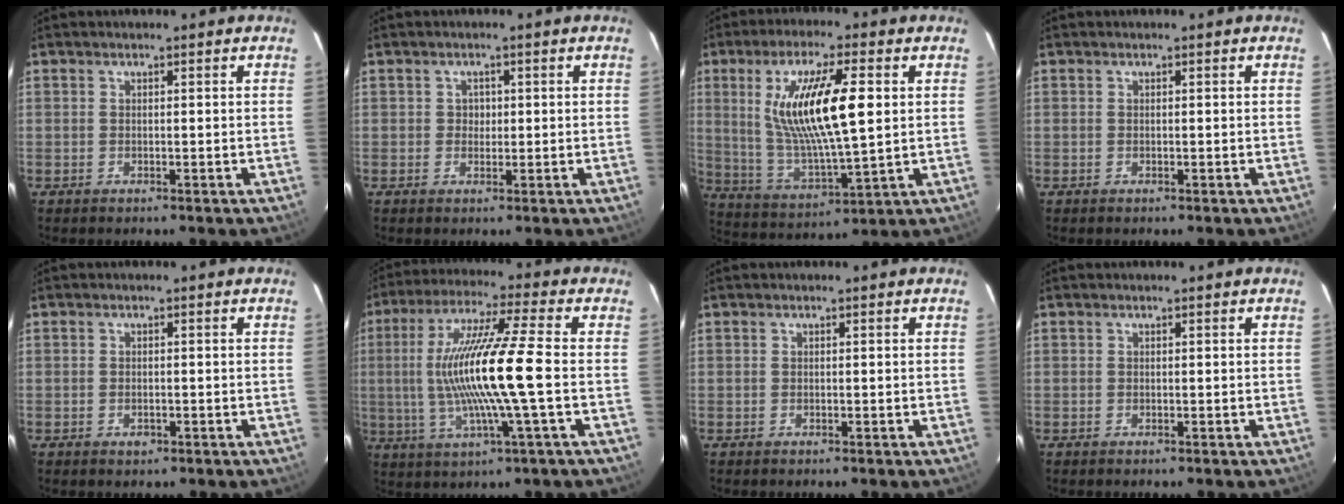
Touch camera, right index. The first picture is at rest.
{"total": 1.3, "force": [0.0, 1.3, 0.2], "torque": [0.000, 0.004, 0.001]}
{"total": 16.9, "force": [3.8, 3.6, 16.1], "torque": [-0.305, -0.005, 0.082]}
{"total": 0.0}
{"total": 1.5, "force": [-0.7, 1.1, 0.7], "torque": [-0.012, 0.000, -0.008]}
{"total": 16.0, "force": [-1.1, -0.5, 15.9], "torque": [-0.301, -0.005, -0.016]}
{"total": 0.0}
{"total": 0.0}